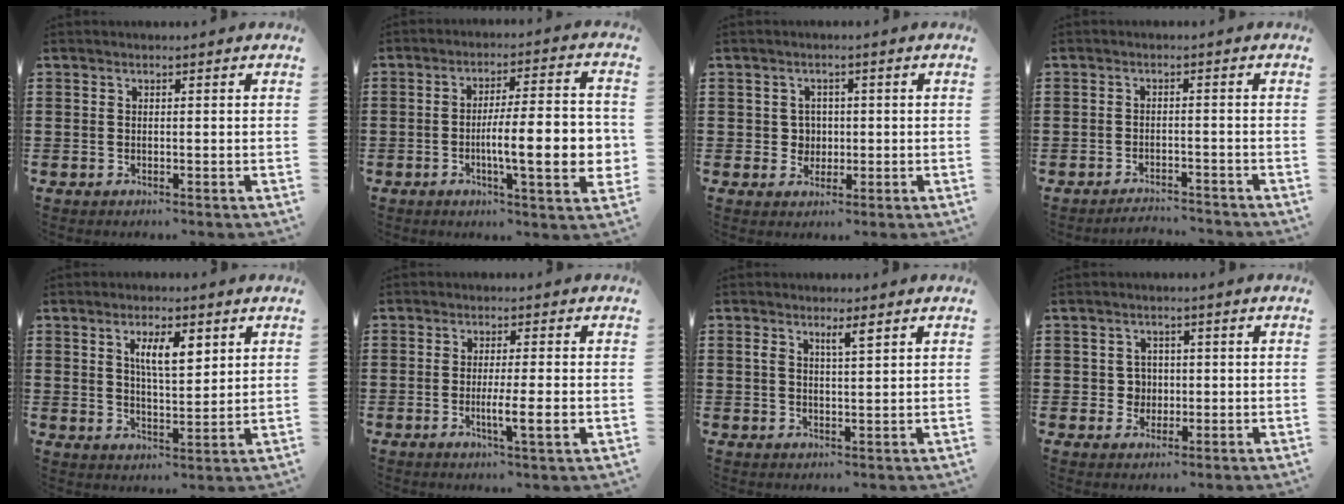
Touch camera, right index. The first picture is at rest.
{"total": 11.4, "force": [-2.2, 2.1, 11.0], "torque": [-0.166, -0.004, -0.040]}
{"total": 2.6, "force": [0.0, 2.4, 0.8], "torque": [-0.025, 0.009, -0.003]}
{"total": 2.6, "force": [-2.6, 0.1, -0.1], "torque": [-0.006, 0.001, -0.055]}
{"total": 5.9, "force": [2.6, 2.0, 4.9], "torque": [-0.095, 0.004, 0.041]}
{"total": 4.9, "force": [-1.3, 0.1, 4.7], "torque": [-0.079, -0.011, -0.023]}
{"total": 2.7, "force": [1.6, 0.5, 2.1], "torque": [-0.036, 0.000, 0.024]}
{"total": 2.7, "force": [-0.1, 2.5, 0.9], "torque": [-0.026, 0.008, -0.006]}